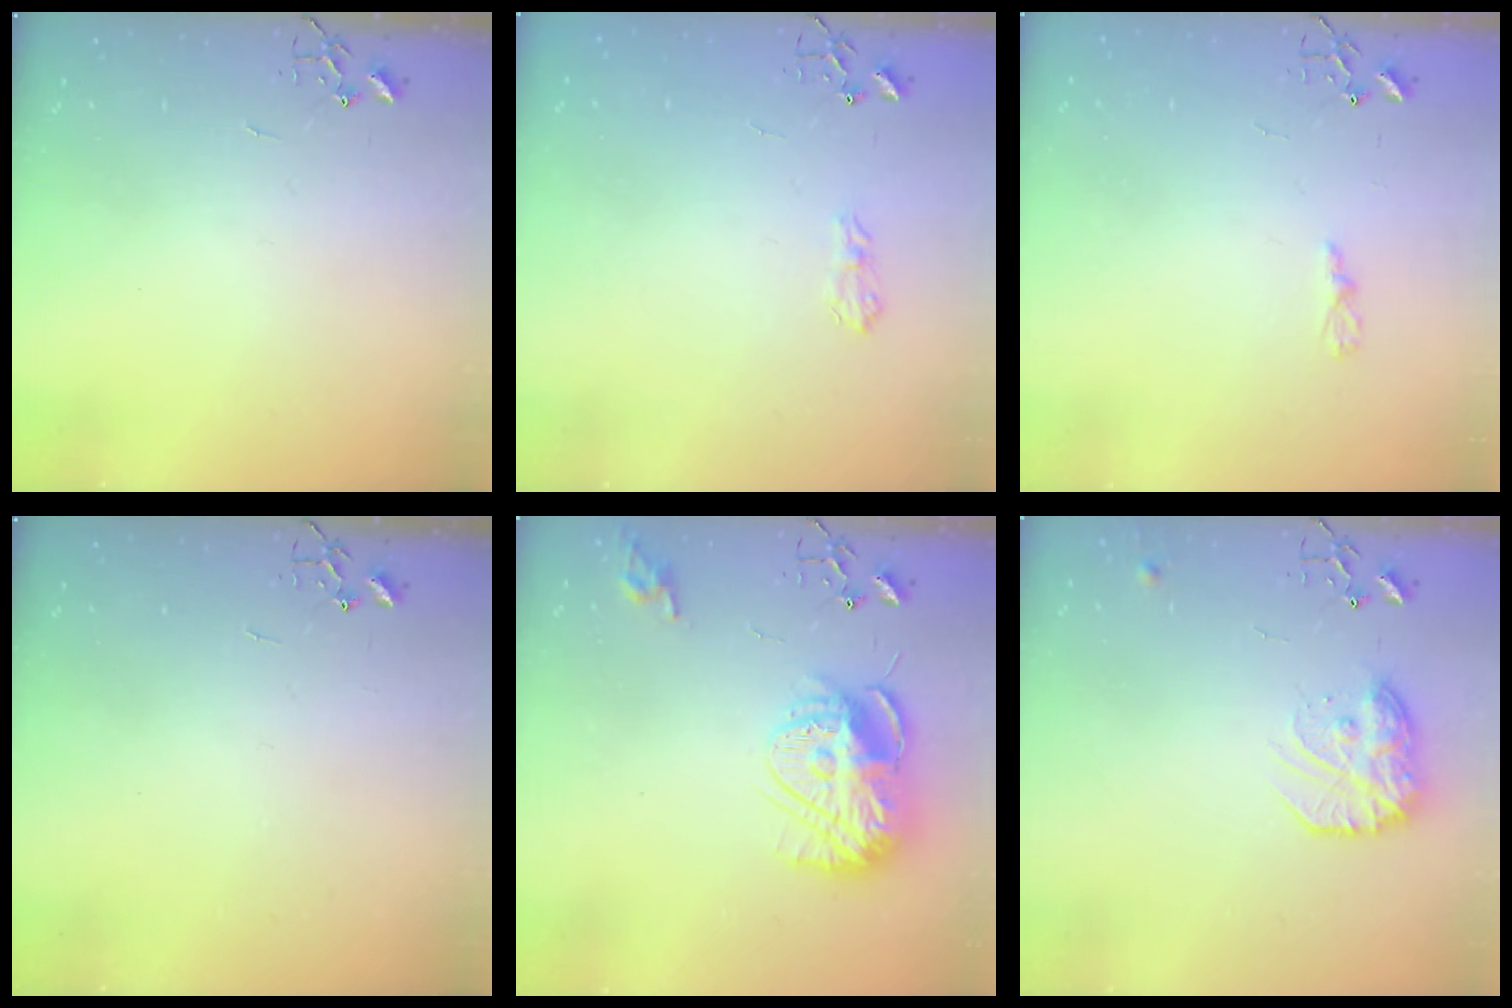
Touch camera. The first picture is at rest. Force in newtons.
{"total": 7.0, "press": 6.9, "slide": 0.9}
{"total": 3.2, "press": 3.1, "slide": 0.4}
{"total": 0.0}
{"total": 15.3, "press": 15.3, "slide": 0.9}
{"total": 15.0, "press": 15.0, "slide": 1.2}